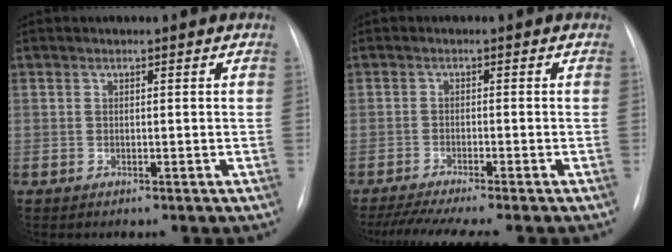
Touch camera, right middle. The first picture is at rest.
{"total": 9.8, "force": [-8.4, -0.3, 5.0], "torque": [-0.064, -0.020, -0.129]}